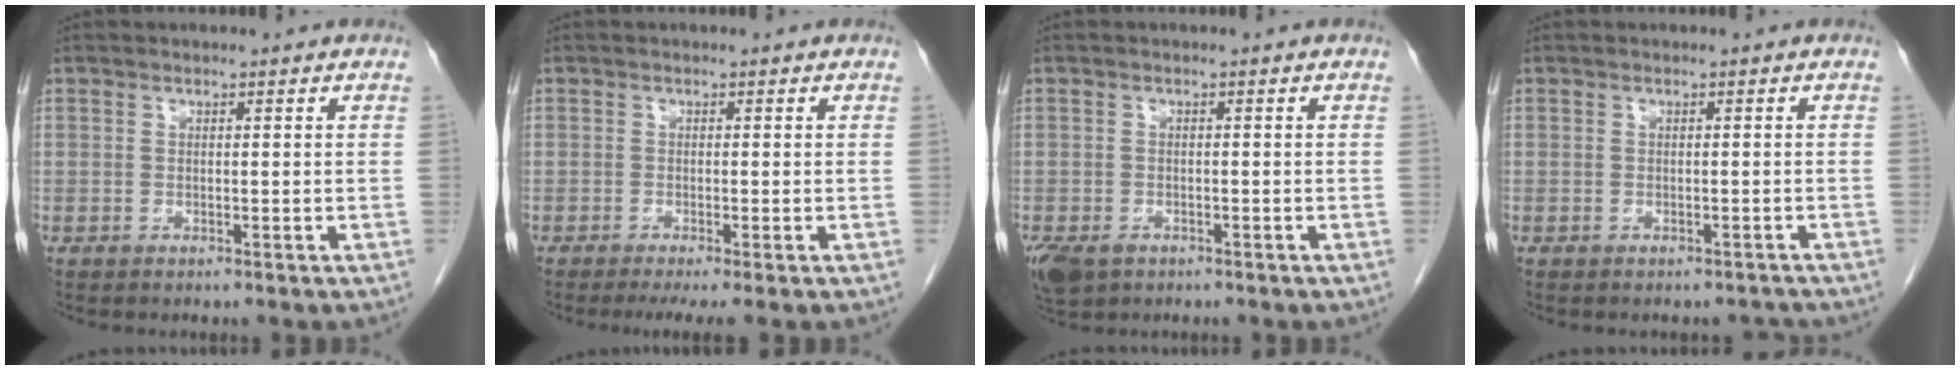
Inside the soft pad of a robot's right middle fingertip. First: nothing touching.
{"total": 3.7, "force": [-2.6, 0.1, 2.6], "torque": [-0.036, -0.011, -0.040]}
{"total": 5.2, "force": [-3.1, 3.3, 2.4], "torque": [-0.048, -0.007, -0.048]}
{"total": 3.1, "force": [-2.8, 1.3, 0.2], "torque": [0.001, 0.001, -0.031]}